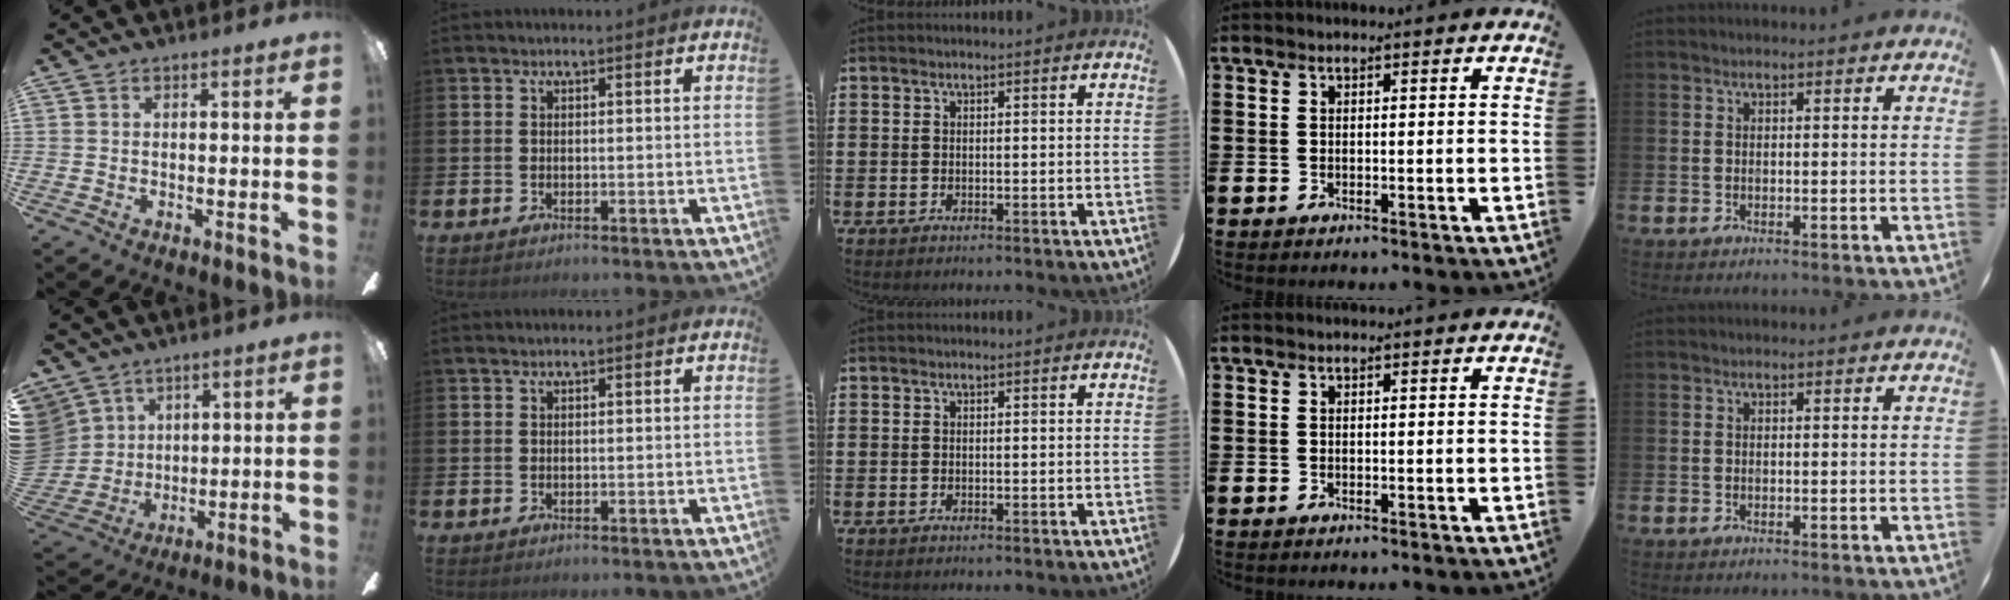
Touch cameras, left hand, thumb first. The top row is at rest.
{"thumb": {"total": 9.8, "force": [4.6, 8.5, 1.6], "torque": [-0.073, -0.029, 0.096]}, "index": {"total": 0.7, "force": [0.6, 0.1, 0.3], "torque": [-0.004, 0.002, 0.010]}}